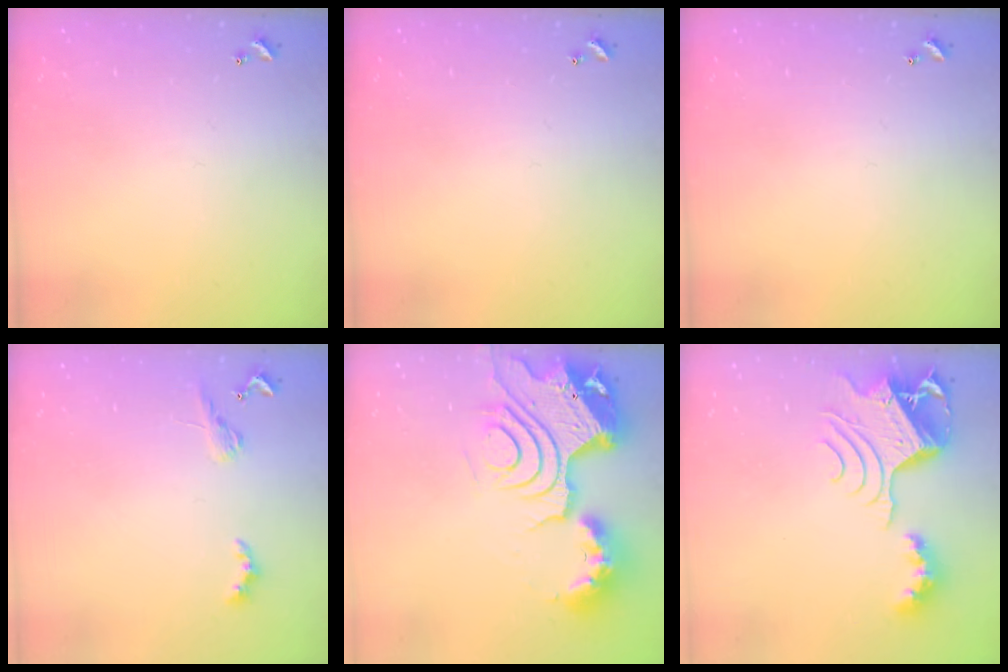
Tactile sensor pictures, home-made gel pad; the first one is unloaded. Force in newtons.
{"total": 0.0}
{"total": 0.0}
{"total": 1.9, "press": 1.8, "slide": 0.5}
{"total": 21.8, "press": 21.6, "slide": 2.5}
{"total": 13.1, "press": 13.0, "slide": 1.6}